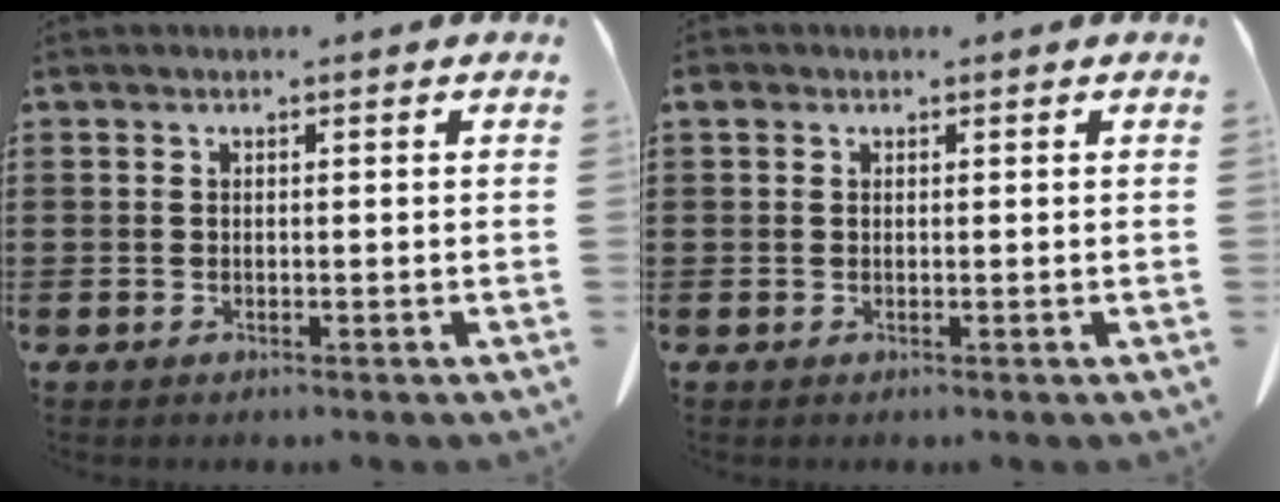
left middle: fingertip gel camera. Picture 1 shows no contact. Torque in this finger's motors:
{"motor_torque": [0.43, 0.04, 0.01, 0.00]}